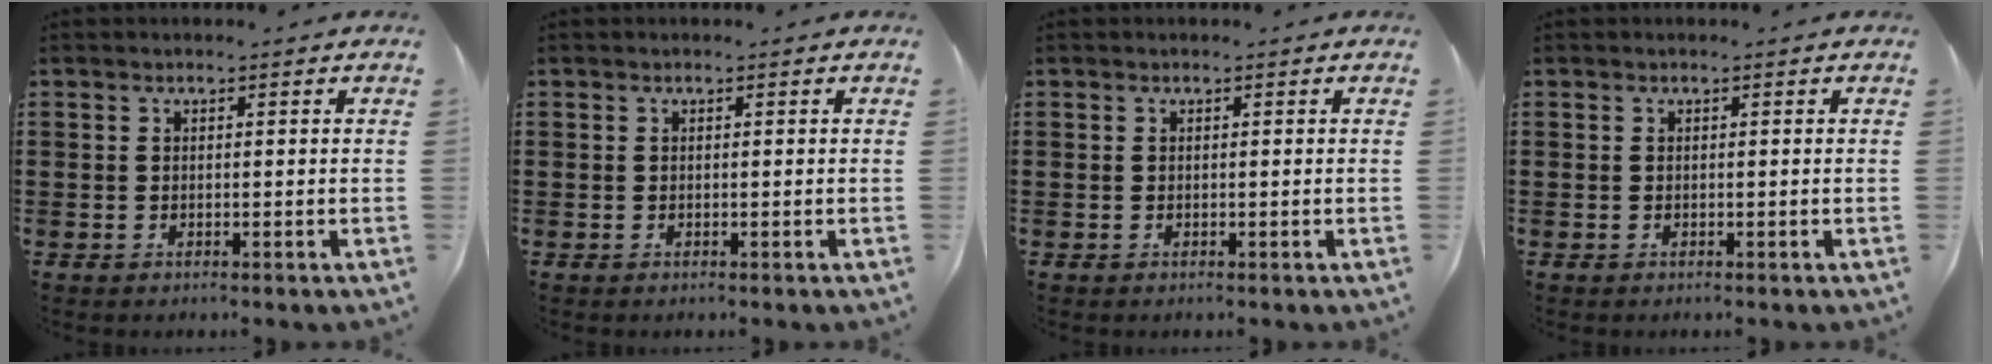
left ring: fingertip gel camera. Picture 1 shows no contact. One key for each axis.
{"total": 0.0}
{"total": 0.0}
{"total": 0.0}